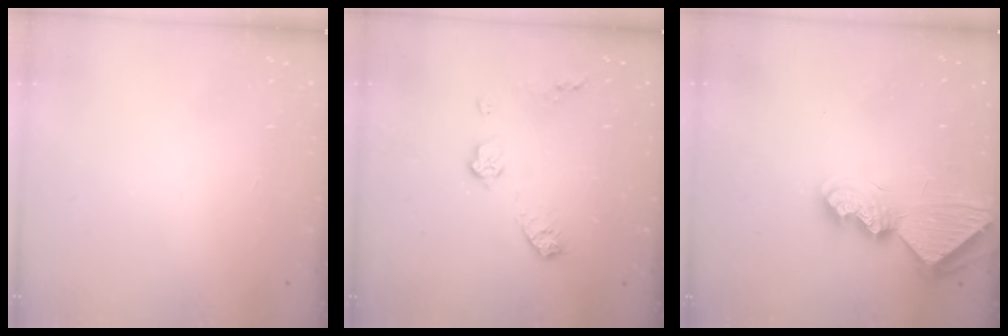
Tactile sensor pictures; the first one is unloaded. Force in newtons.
{"total": 8.9, "press": 8.9, "slide": 0.4}
{"total": 9.5, "press": 9.4, "slide": 0.8}